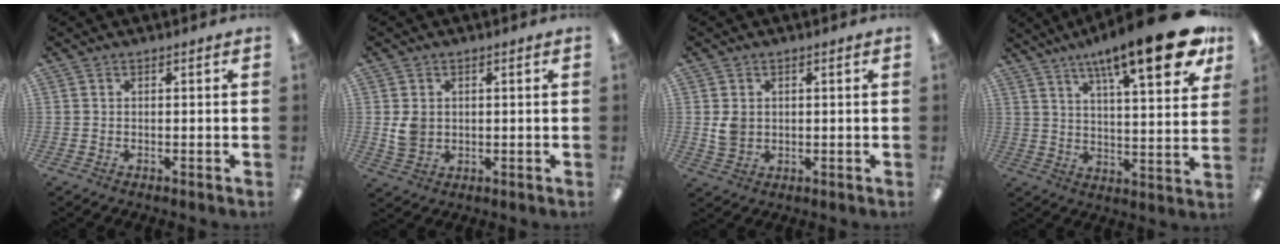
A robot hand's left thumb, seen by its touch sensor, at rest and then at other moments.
{"total": 4.9, "force": [0.7, 4.3, 2.3], "torque": [-0.029, 0.003, 0.014]}
{"total": 4.3, "force": [0.7, 3.8, 2.0], "torque": [-0.023, 0.001, 0.013]}
{"total": 19.6, "force": [12.4, 4.5, 14.5], "torque": [-0.209, -0.074, 0.191]}